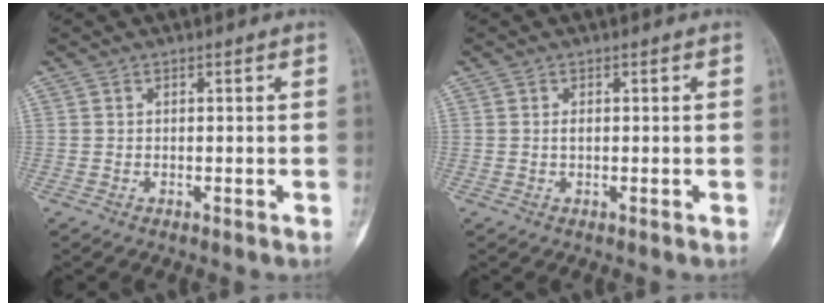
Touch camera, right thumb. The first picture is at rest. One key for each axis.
{"total": 0.8, "fx": 0.0, "fy": 0.4, "fz": 0.6, "tx": -0.015, "ty": 0.000, "tz": 0.000}